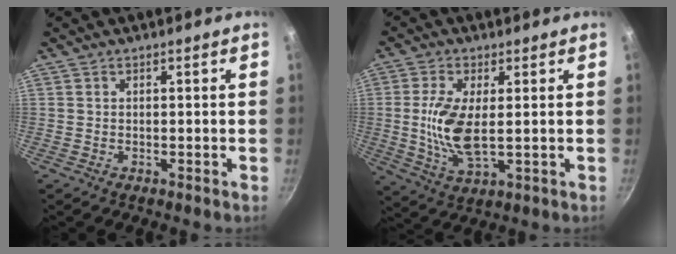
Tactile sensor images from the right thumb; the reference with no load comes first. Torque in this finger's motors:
{"motor_torque": [-0.64, 0.99, 0.84, 0.80, 0.15]}